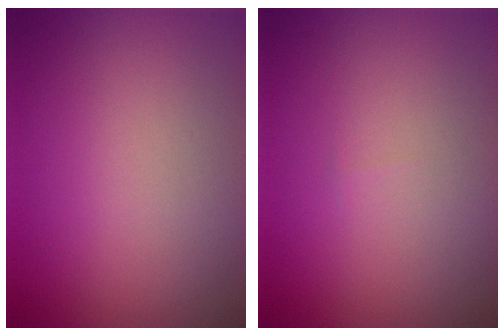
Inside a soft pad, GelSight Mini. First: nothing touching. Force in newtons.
{"total": 0.0}